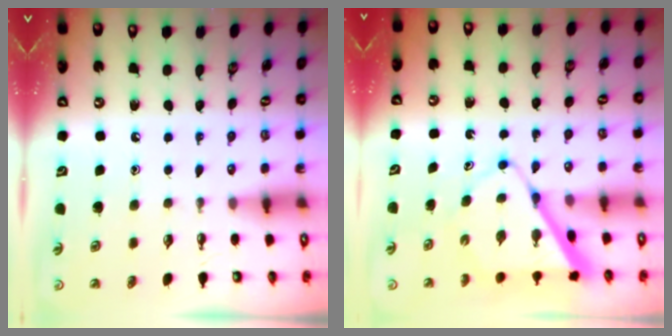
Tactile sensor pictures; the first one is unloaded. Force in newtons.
{"total": 9.0, "press": 8.9, "slide": 0.8}